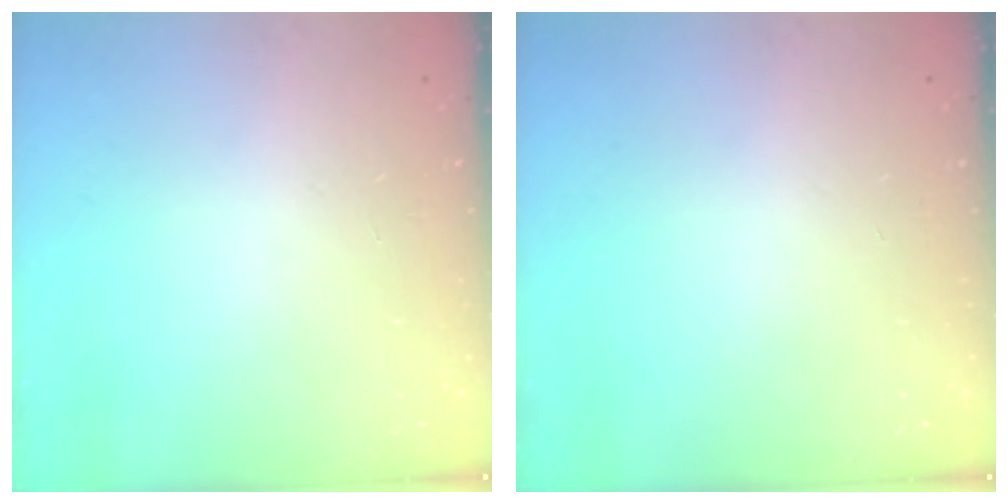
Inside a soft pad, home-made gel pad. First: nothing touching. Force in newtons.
{"total": 0.0}